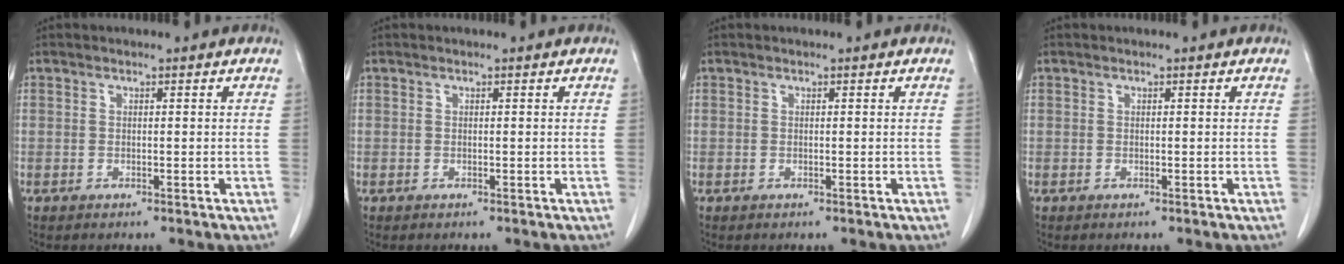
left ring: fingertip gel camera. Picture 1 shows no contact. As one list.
[{"total": 0.0}, {"total": 0.0}, {"total": 0.0}]